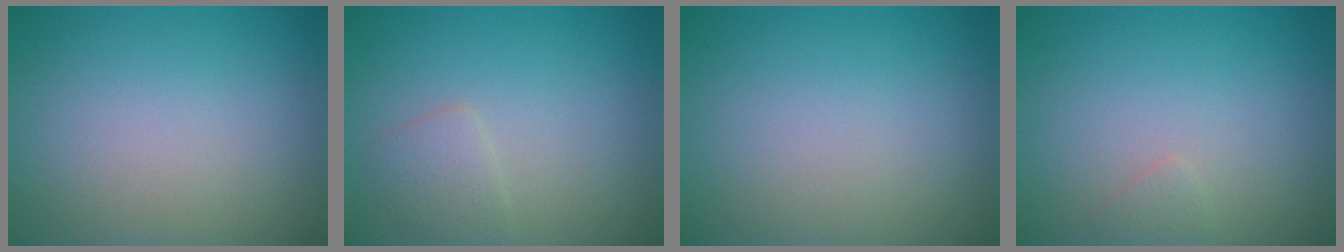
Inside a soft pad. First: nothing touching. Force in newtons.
{"total": 1.7, "press": 1.7, "slide": 0.0}
{"total": 0.0}
{"total": 0.7, "press": 0.7, "slide": 0.0}